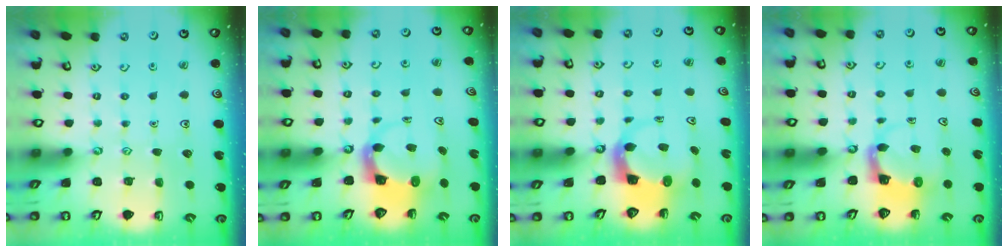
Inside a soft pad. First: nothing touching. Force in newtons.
{"total": 3.7, "press": 3.7, "slide": 0.6}
{"total": 3.8, "press": 3.8, "slide": 0.6}
{"total": 3.9, "press": 3.9, "slide": 0.7}